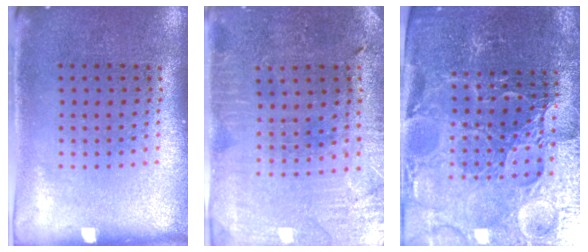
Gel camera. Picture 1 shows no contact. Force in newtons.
{"total": 0.7, "press": 0.6, "slide": 0.3}
{"total": 4.3, "press": 4.2, "slide": 0.9}